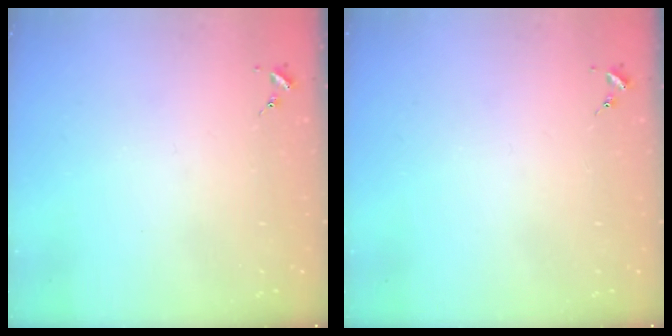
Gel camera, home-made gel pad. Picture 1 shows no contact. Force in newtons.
{"total": 0.0}